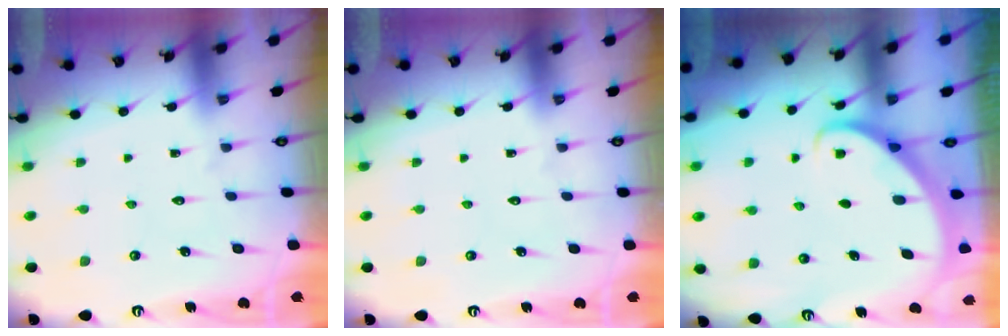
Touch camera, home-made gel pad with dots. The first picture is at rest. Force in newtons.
{"total": 0.0}
{"total": 2.8, "press": 2.8, "slide": 0.2}